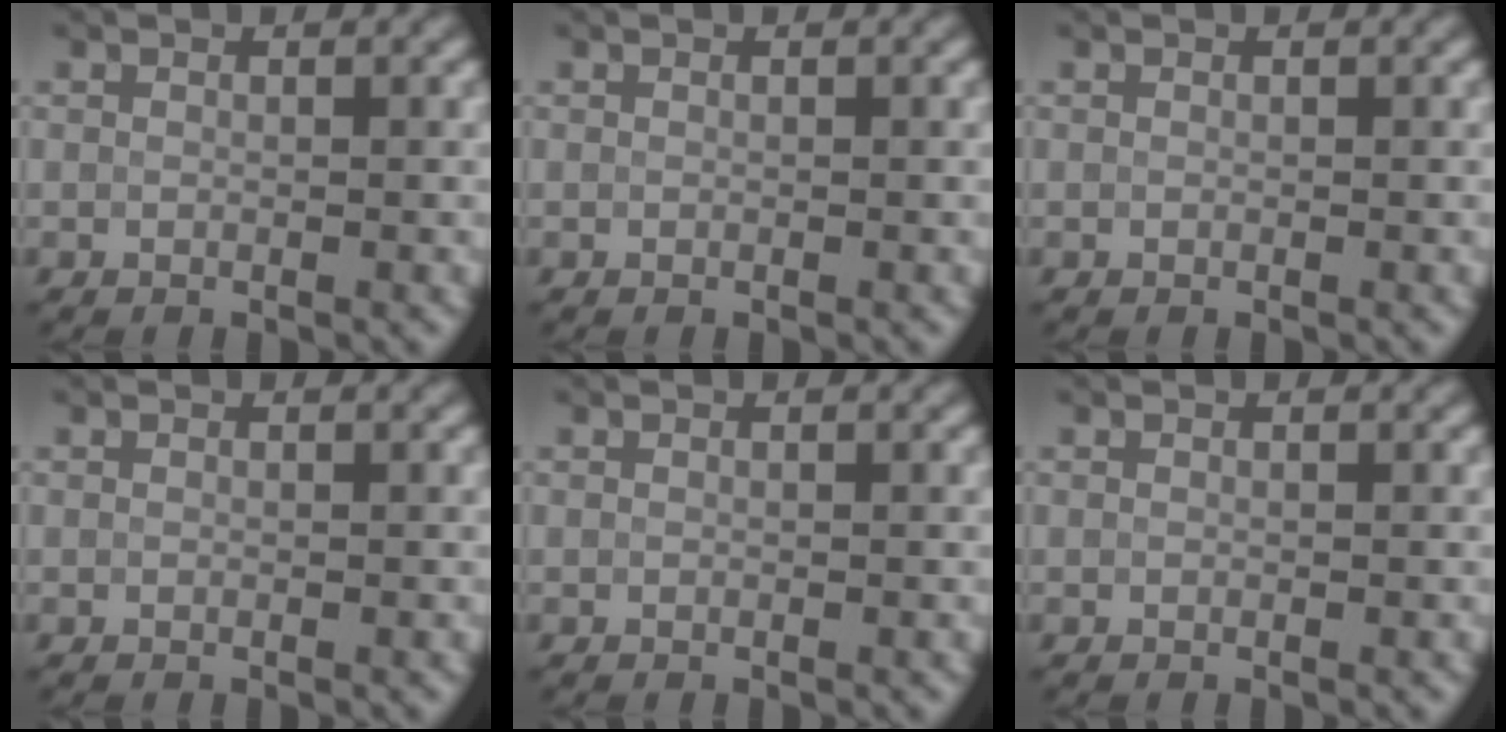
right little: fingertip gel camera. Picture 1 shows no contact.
{"total": 0.0}
{"total": 0.0}
{"total": 0.0}
{"total": 0.0}
{"total": 0.0}